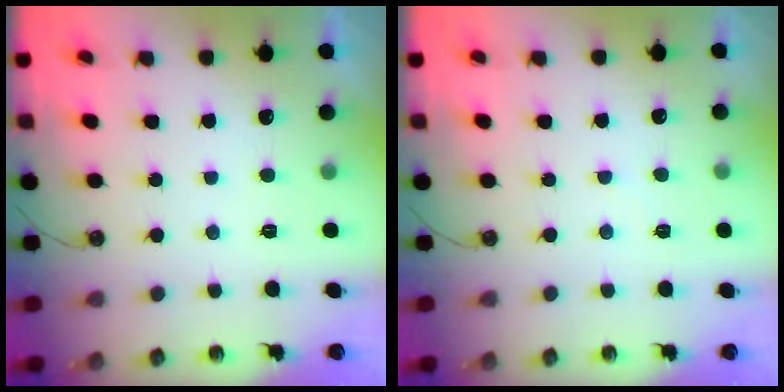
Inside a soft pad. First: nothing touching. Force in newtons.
{"total": 2.6, "press": 2.6, "slide": 0.3}